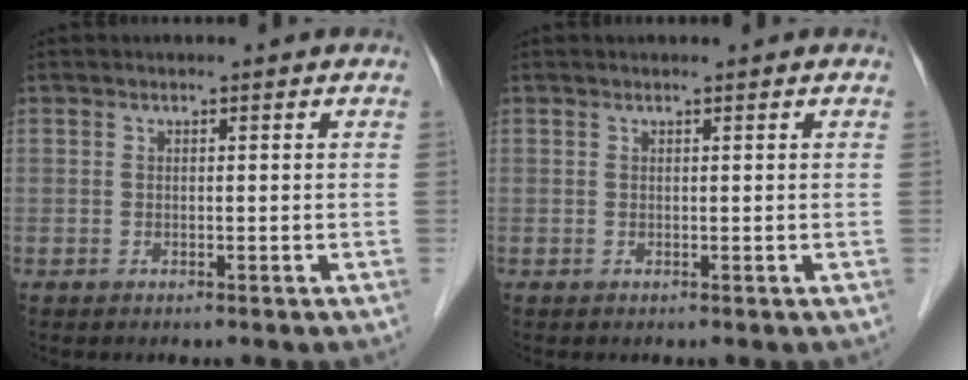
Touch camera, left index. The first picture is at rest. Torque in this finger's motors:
{"motor_torque": [0.13, -0.19, -0.04, -0.01]}